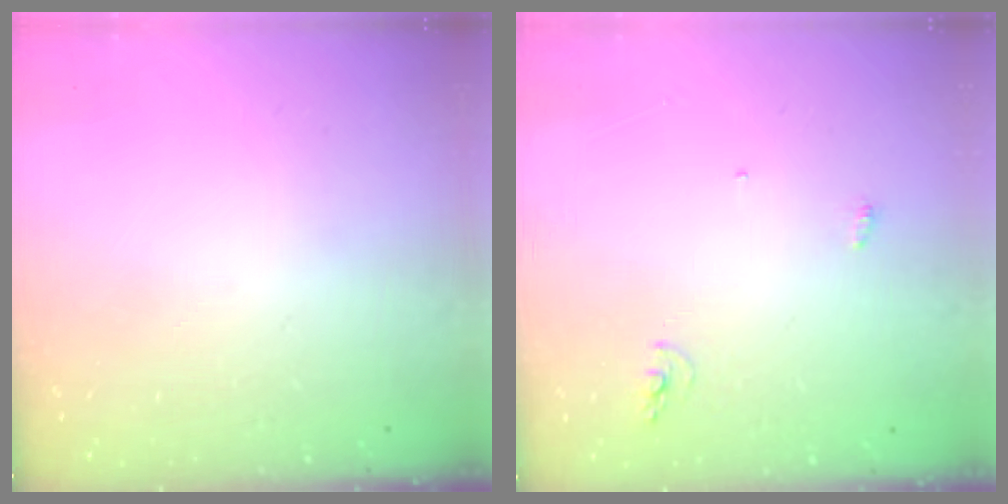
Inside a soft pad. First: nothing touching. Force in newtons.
{"total": 7.6, "press": 4.3, "slide": 6.2}